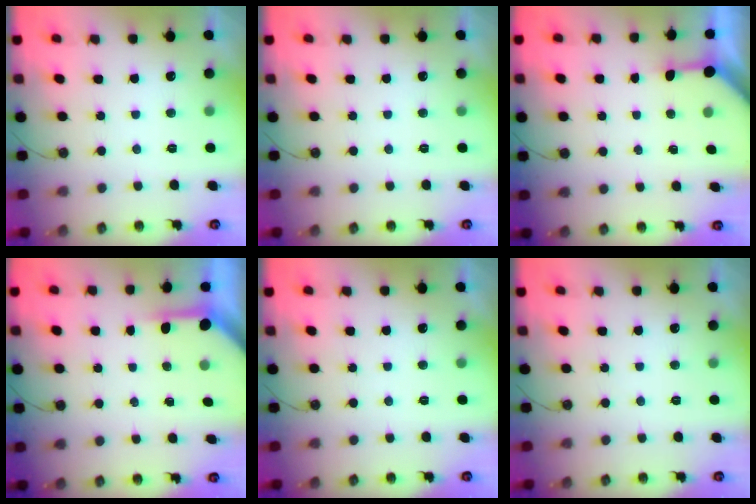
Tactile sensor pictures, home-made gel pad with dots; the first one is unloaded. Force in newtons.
{"total": 0.0}
{"total": 3.3, "press": 3.3, "slide": 0.3}
{"total": 3.8, "press": 3.8, "slide": 0.4}
{"total": 0.0}
{"total": 0.0}